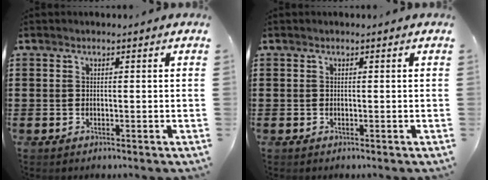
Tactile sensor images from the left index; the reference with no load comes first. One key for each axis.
{"total": 0.0}